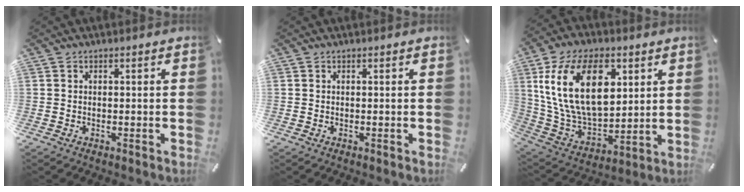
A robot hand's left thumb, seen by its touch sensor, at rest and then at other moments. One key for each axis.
{"total": 0.0}
{"total": 22.6, "fx": 6.9, "fy": 13.8, "fz": 16.5, "tx": -0.347, "ty": -0.014, "tz": 0.113}